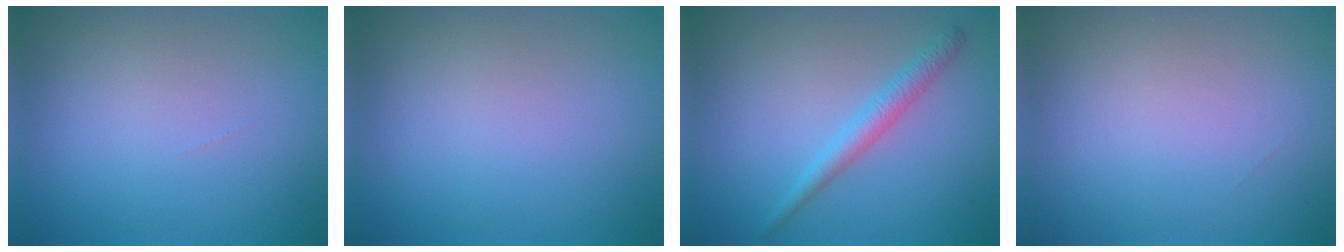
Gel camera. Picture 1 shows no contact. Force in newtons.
{"total": 0.0}
{"total": 2.2, "press": 2.2, "slide": 0.1}
{"total": 0.0}